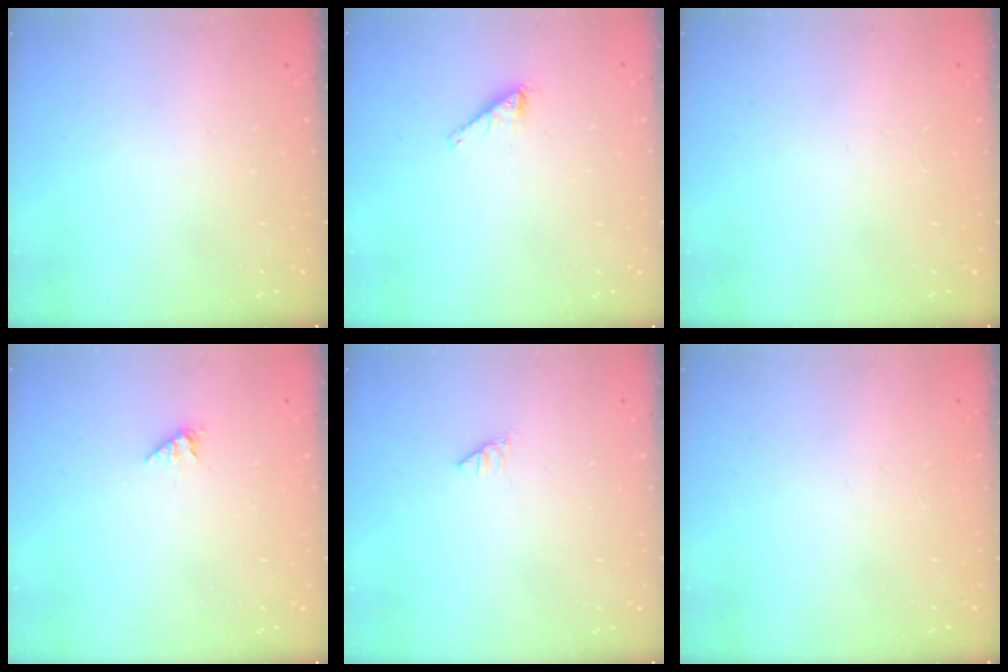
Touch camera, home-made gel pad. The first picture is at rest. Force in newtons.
{"total": 1.8, "press": 1.8, "slide": 0.0}
{"total": 0.0}
{"total": 1.0, "press": 1.0, "slide": 0.2}
{"total": 0.0}
{"total": 0.0}